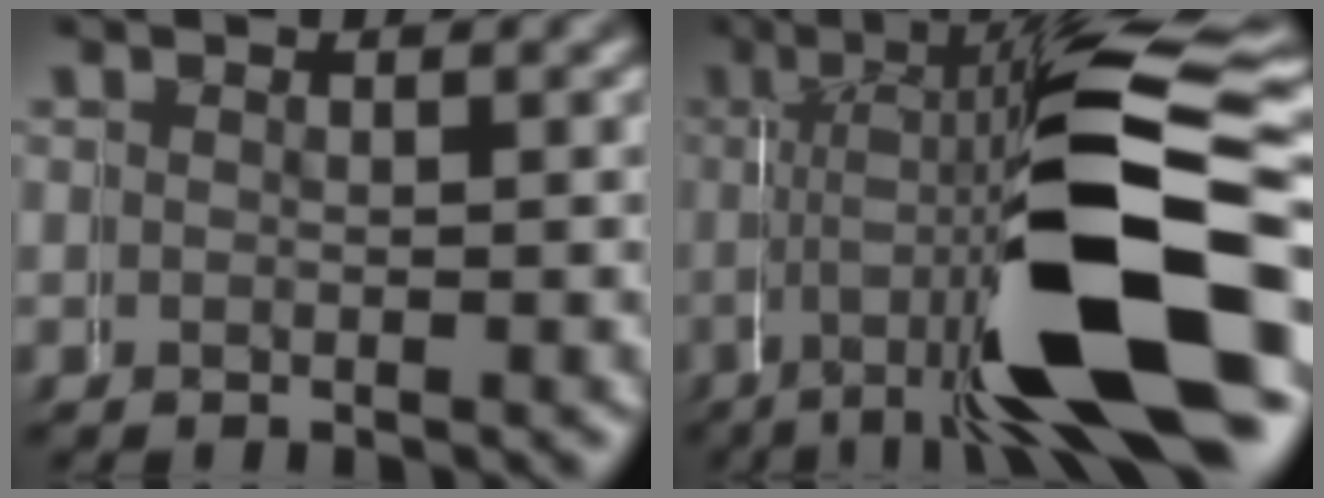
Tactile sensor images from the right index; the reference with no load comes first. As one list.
[{"total": 16.6, "force": [0.1, 4.9, 15.8], "torque": [-0.242, 0.036, -0.006]}]